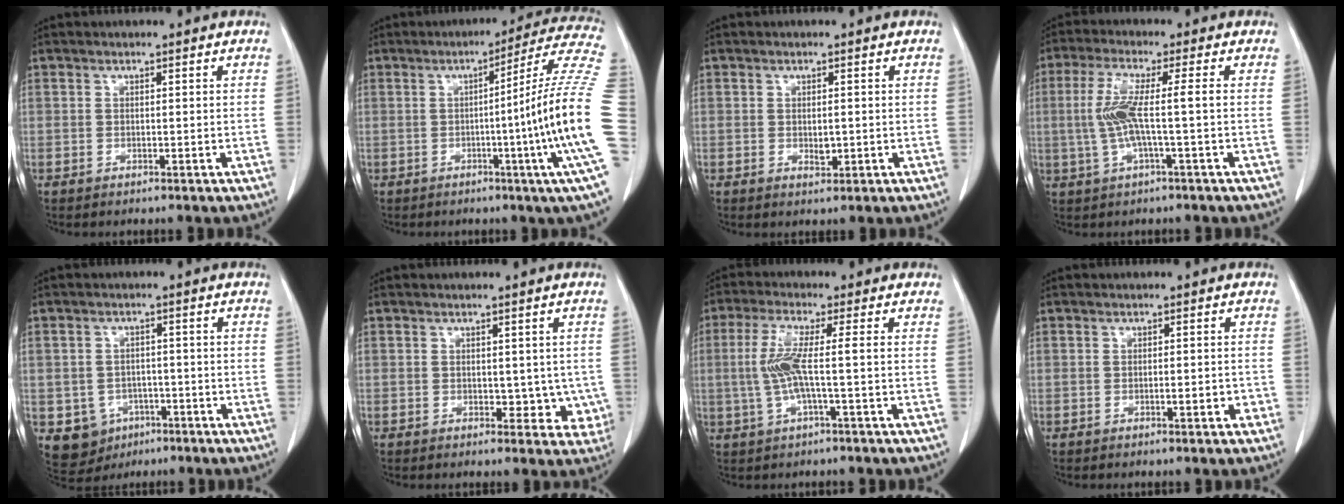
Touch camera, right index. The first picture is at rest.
{"total": 17.3, "force": [-2.9, -3.4, 16.8], "torque": [-0.176, -0.001, -0.054]}
{"total": 1.5, "force": [0.0, 0.8, 1.3], "torque": [-0.018, -0.002, 0.007]}
{"total": 6.9, "force": [-0.2, 0.2, 6.9], "torque": [-0.149, 0.009, -0.005]}
{"total": 6.7, "force": [-2.8, 5.9, 1.5], "torque": [-0.026, 0.006, -0.031]}
{"total": 4.2, "force": [0.1, 3.1, 2.8], "torque": [-0.005, 0.003, 0.009]}
{"total": 6.4, "force": [-0.2, 0.2, 6.3], "torque": [-0.138, 0.008, -0.005]}
{"total": 1.5, "force": [-0.5, 0.4, 1.4], "torque": [-0.018, 0.002, -0.003]}